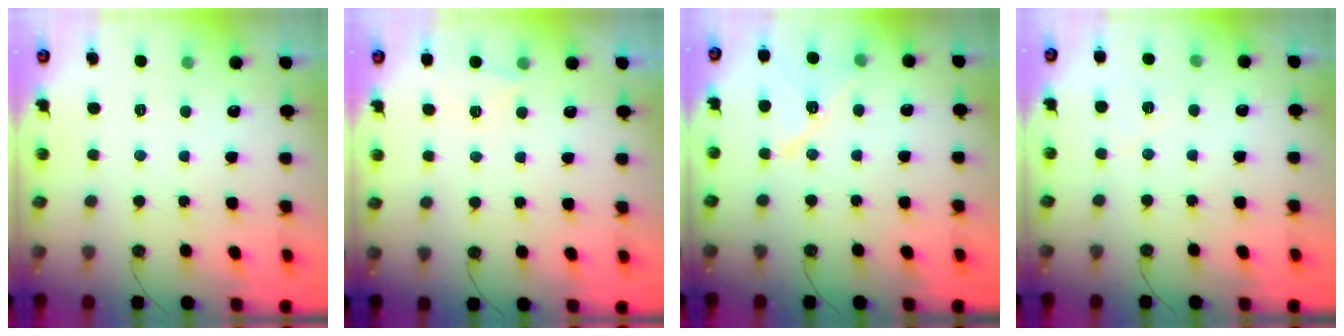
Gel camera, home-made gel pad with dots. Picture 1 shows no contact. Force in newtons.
{"total": 1.7, "press": 1.6, "slide": 0.4}
{"total": 11.2, "press": 10.3, "slide": 4.5}
{"total": 10.6, "press": 3.6, "slide": 10.0}